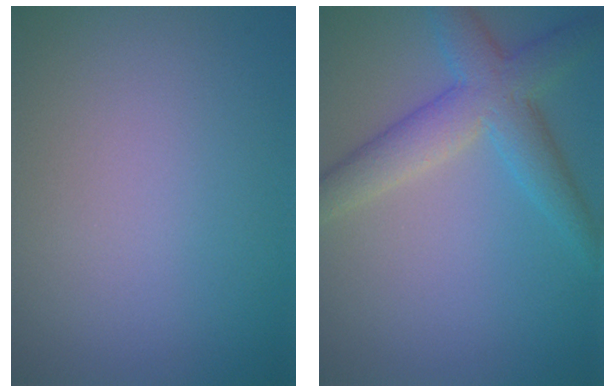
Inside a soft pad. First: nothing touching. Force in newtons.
{"total": 5.3, "press": 5.3, "slide": 0.2}